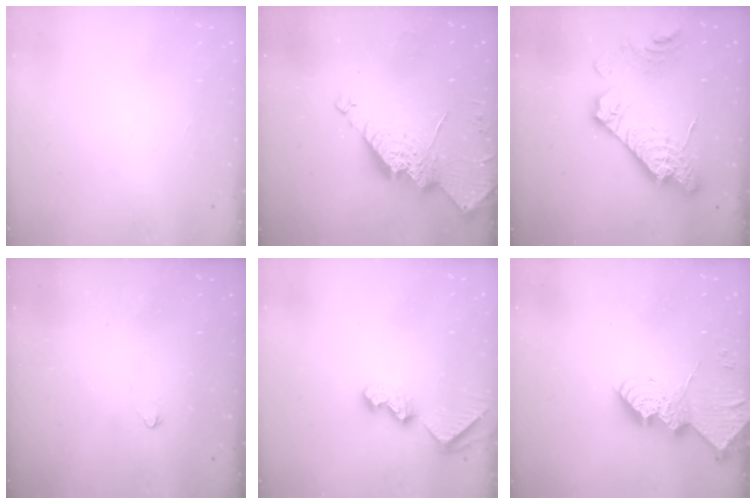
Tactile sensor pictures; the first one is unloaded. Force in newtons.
{"total": 16.3, "press": 16.3, "slide": 1.2}
{"total": 19.4, "press": 19.3, "slide": 1.7}
{"total": 2.4, "press": 2.4, "slide": 0.5}
{"total": 8.7, "press": 8.7, "slide": 0.7}
{"total": 13.0, "press": 12.9, "slide": 0.9}